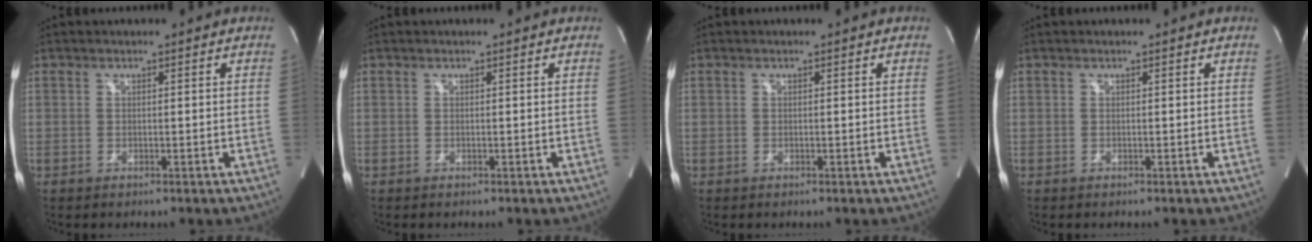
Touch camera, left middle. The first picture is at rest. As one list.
[{"total": 0.0}, {"total": 0.0}, {"total": 0.0}]